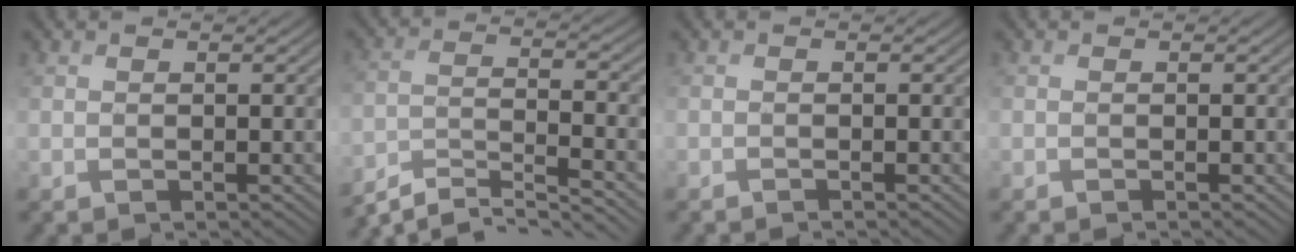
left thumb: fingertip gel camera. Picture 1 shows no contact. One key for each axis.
{"total": 7.7, "fx": -6.5, "fy": 1.6, "fz": 3.8, "tx": -0.078, "ty": -0.006, "tz": -0.121}
{"total": 0.6, "fx": -0.5, "fy": 0.0, "fz": 0.1, "tx": -0.002, "ty": -0.002, "tz": -0.012}
{"total": 0.0}